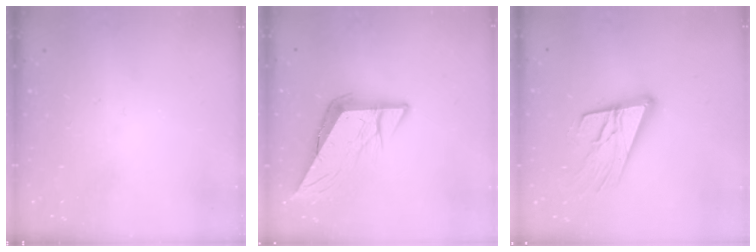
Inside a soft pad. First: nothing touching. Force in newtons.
{"total": 8.9, "press": 8.9, "slide": 0.9}
{"total": 18.2, "press": 17.7, "slide": 4.2}